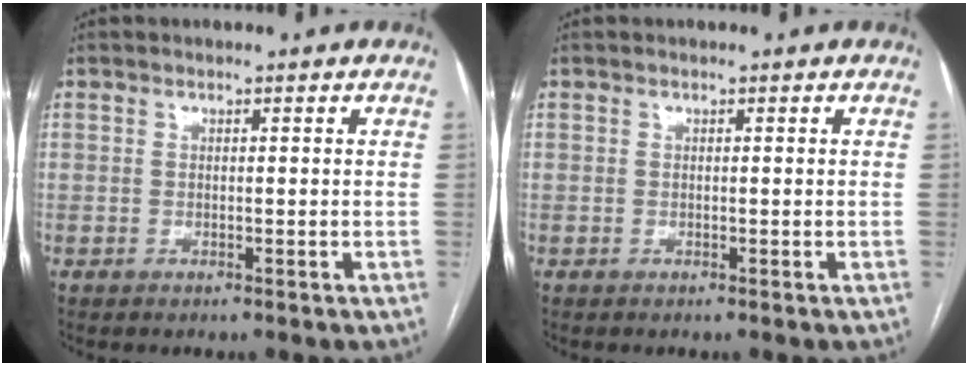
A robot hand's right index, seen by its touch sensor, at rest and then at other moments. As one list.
[{"total": 0.0}]